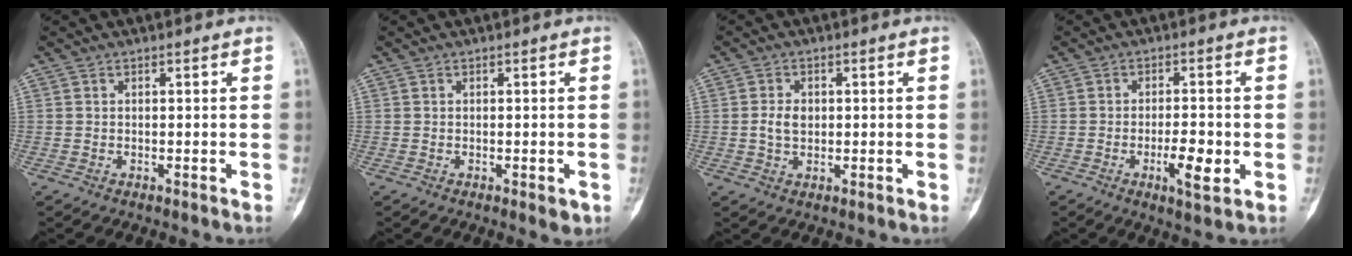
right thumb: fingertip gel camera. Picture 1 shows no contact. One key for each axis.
{"total": 2.0, "fx": -0.7, "fy": 0.8, "fz": 1.7, "tx": -0.016, "ty": -0.003, "tz": -0.004}
{"total": 3.5, "fx": 0.1, "fy": 2.5, "fz": 2.4, "tx": -0.043, "ty": 0.005, "tz": 0.002}
{"total": 6.4, "fx": -1.8, "fy": 2.0, "fz": 5.8, "tx": -0.089, "ty": 0.000, "tz": -0.026}